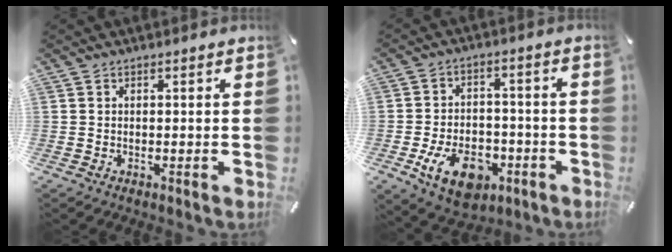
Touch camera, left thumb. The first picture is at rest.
{"total": 13.2, "force": [-5.7, 8.4, 8.4], "torque": [-0.147, 0.029, -0.099]}